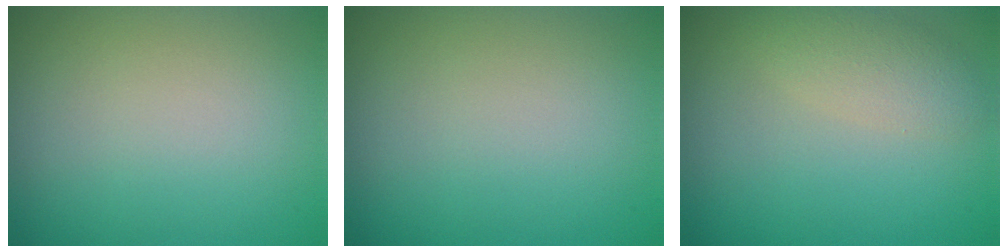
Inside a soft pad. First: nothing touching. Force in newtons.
{"total": 0.0}
{"total": 2.7, "press": 2.7, "slide": 0.2}